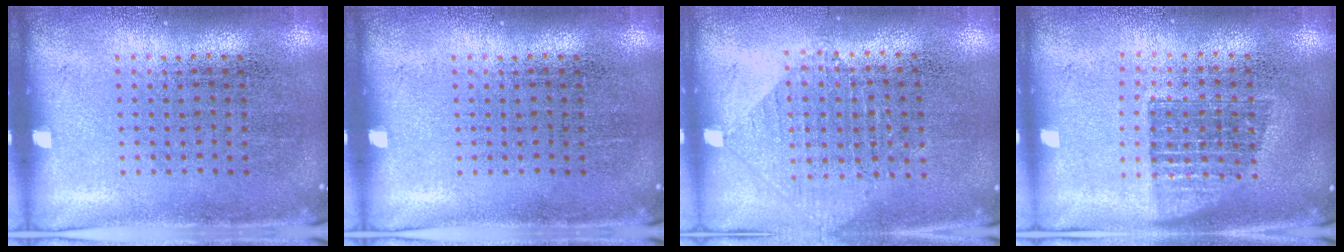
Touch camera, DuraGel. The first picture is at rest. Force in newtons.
{"total": 0.0}
{"total": 0.9, "press": 0.9, "slide": 0.2}
{"total": 1.3, "press": 1.1, "slide": 0.6}